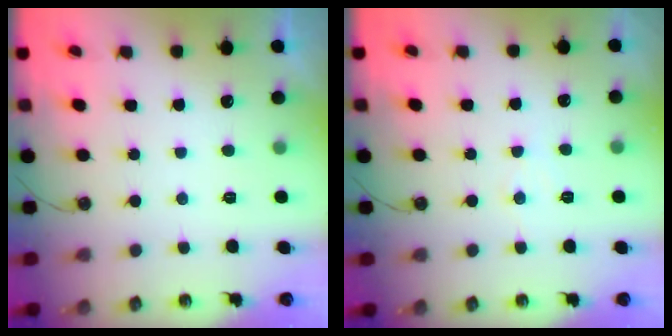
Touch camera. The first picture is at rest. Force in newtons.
{"total": 5.8, "press": 5.8, "slide": 0.6}